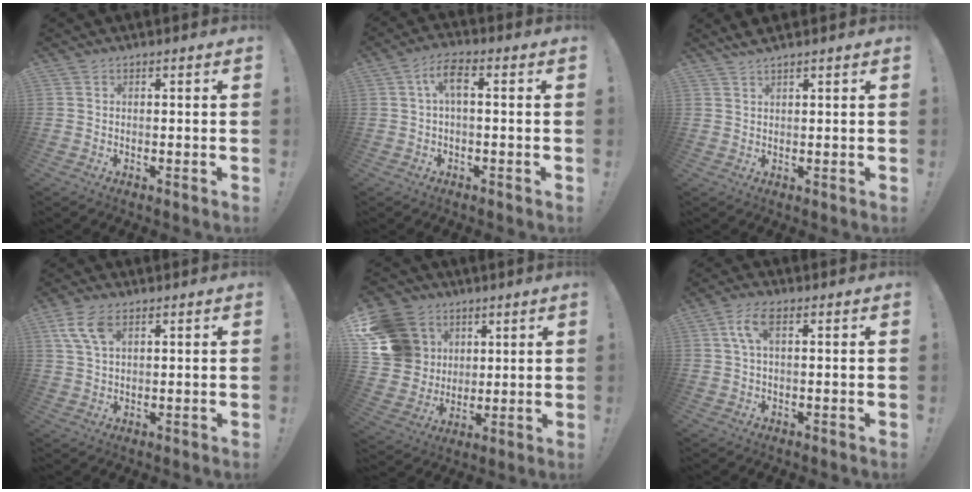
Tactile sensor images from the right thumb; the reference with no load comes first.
{"total": 5.8, "force": [0.7, 1.9, 5.4], "torque": [-0.112, 0.005, 0.011]}
{"total": 2.3, "force": [2.2, -0.1, 0.9], "torque": [-0.023, -0.010, 0.040]}
{"total": 7.4, "force": [3.5, 3.8, 5.4], "torque": [-0.107, -0.004, 0.067]}
{"total": 16.1, "force": [5.5, 14.0, 5.8], "torque": [-0.101, -0.017, 0.131]}
{"total": 5.9, "force": [1.8, 2.4, 5.1], "torque": [-0.101, 0.009, 0.035]}